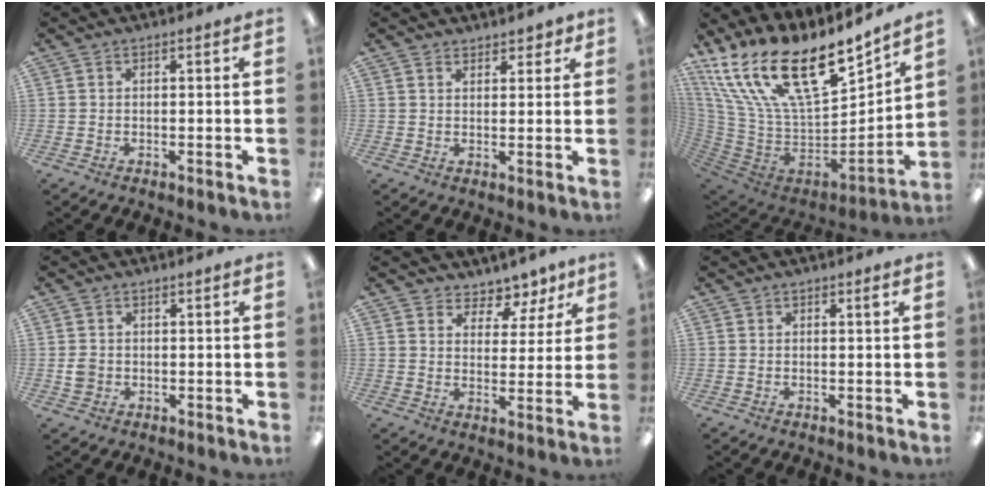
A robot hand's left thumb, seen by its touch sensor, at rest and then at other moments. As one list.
[{"total": 3.0, "force": [2.7, 1.4, 0.5], "torque": [0.004, -0.014, 0.048]}, {"total": 26.3, "force": [14.1, 12.0, 18.6], "torque": [-0.344, -0.099, 0.261]}, {"total": 2.2, "force": [0.0, 2.0, 1.0], "torque": [-0.019, 0.004, 0.000]}, {"total": 6.2, "force": [5.0, 3.3, 1.4], "torque": [-0.024, -0.044, 0.088]}, {"total": 0.7, "force": [0.5, 0.0, 0.4], "torque": [-0.008, 0.001, 0.009]}]